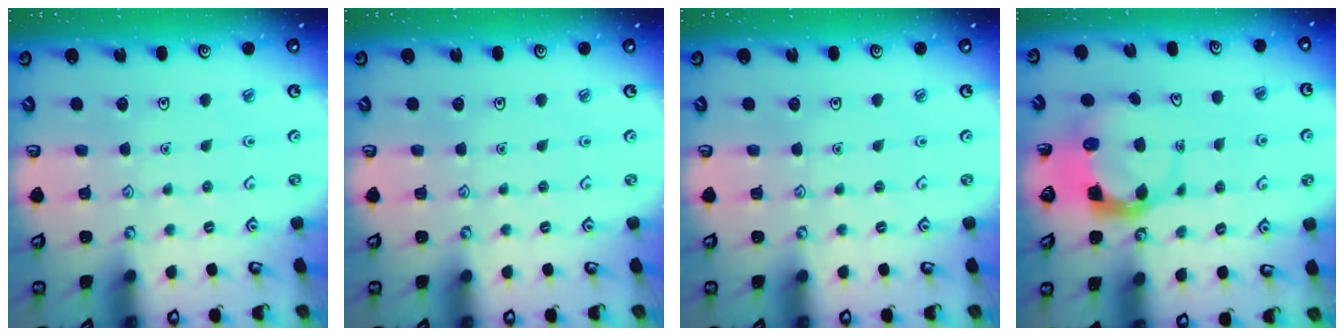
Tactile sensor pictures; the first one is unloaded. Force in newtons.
{"total": 0.0}
{"total": 0.0}
{"total": 3.8, "press": 3.7, "slide": 0.6}